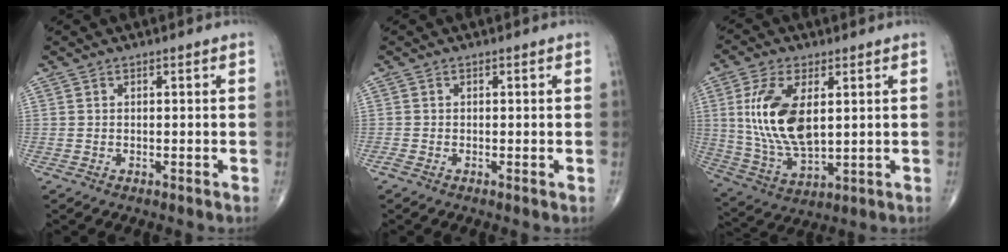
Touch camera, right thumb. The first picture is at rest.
{"total": 1.0, "force": [-0.5, 0.4, 0.9], "torque": [-0.021, -0.004, -0.014]}
{"total": 14.9, "force": [2.9, 7.4, 12.6], "torque": [-0.254, -0.016, 0.066]}